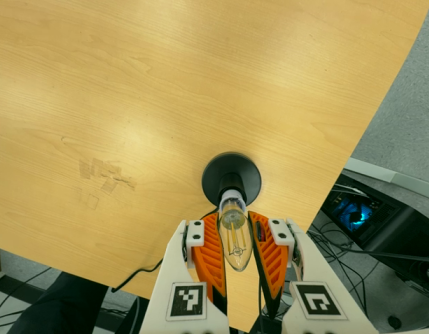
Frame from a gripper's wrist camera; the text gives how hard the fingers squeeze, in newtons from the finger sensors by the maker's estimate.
{"total": 19.4, "left": 20.8, "right": 18.0}